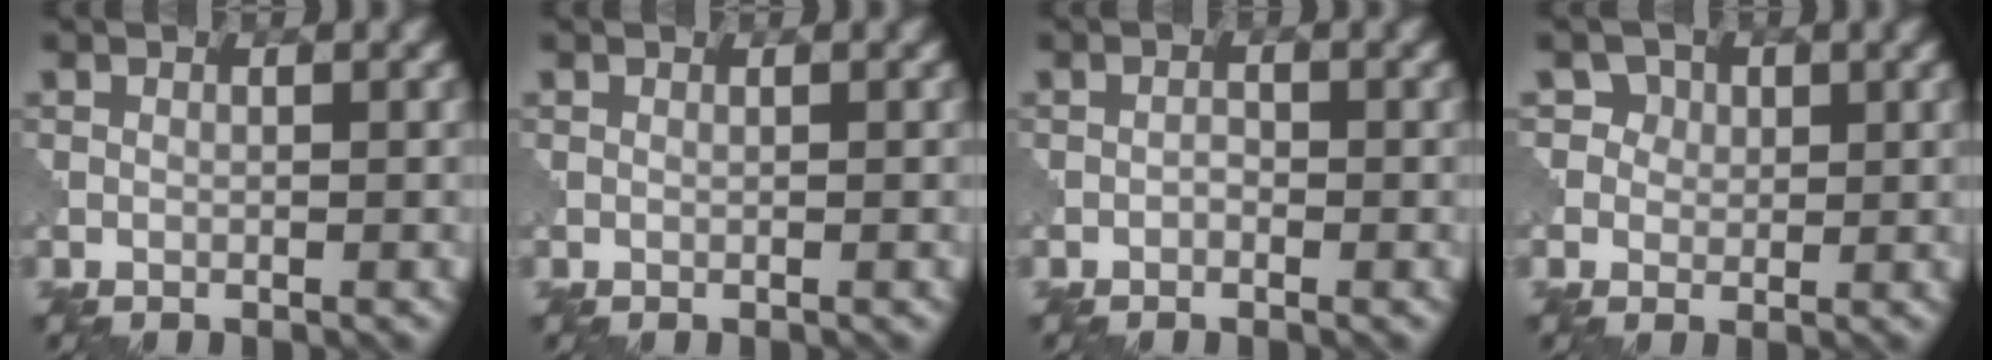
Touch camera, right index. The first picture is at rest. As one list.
[{"total": 0.0}, {"total": 0.7, "force": [-0.5, 0.5, 0.3], "torque": [-0.006, -0.001, -0.007]}, {"total": 3.2, "force": [1.2, 2.9, 0.8], "torque": [-0.014, -0.002, 0.013]}]